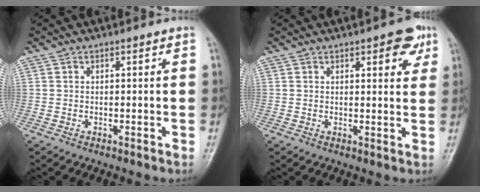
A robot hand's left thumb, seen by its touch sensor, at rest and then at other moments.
{"total": 5.9, "force": [3.0, 2.4, 4.5], "torque": [-0.030, -0.010, 0.028]}